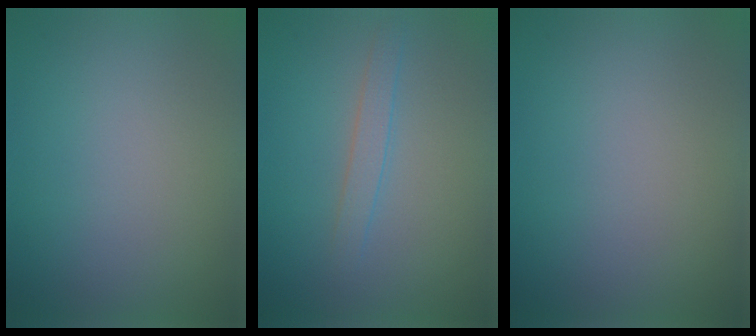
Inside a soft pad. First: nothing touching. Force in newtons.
{"total": 1.6, "press": 1.6, "slide": 0.1}
{"total": 0.0}